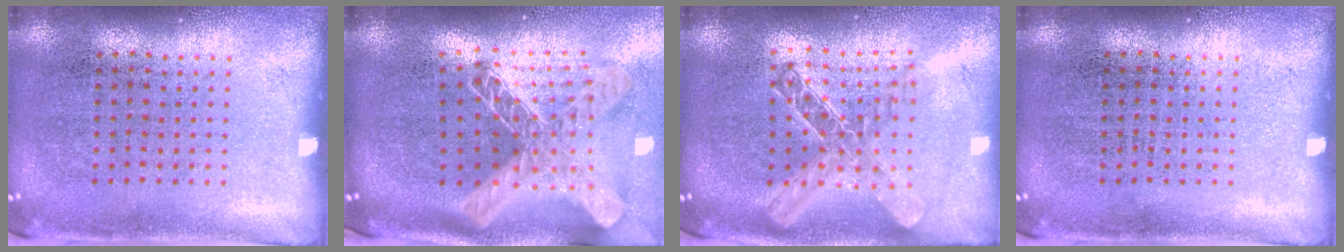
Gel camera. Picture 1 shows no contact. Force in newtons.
{"total": 2.8, "press": 2.0, "slide": 2.0}
{"total": 1.9, "press": 1.7, "slide": 1.0}
{"total": 0.0}